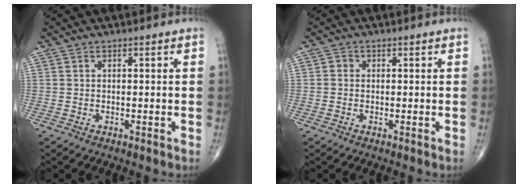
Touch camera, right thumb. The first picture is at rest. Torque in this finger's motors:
{"motor_torque": [0.40, 0.36, -0.01, -0.09, -0.01]}